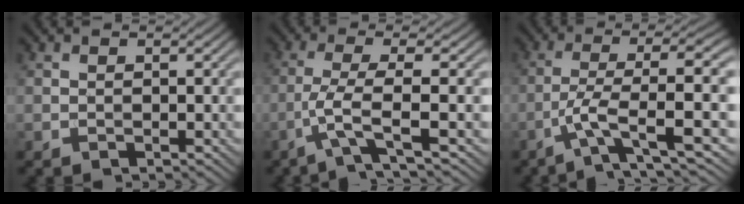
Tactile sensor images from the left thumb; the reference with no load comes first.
{"total": 4.3, "force": [-1.6, 0.4, 4.0], "torque": [-0.077, 0.009, -0.053]}
{"total": 7.9, "force": [-2.0, 1.5, 7.5], "torque": [-0.129, 0.015, -0.045]}